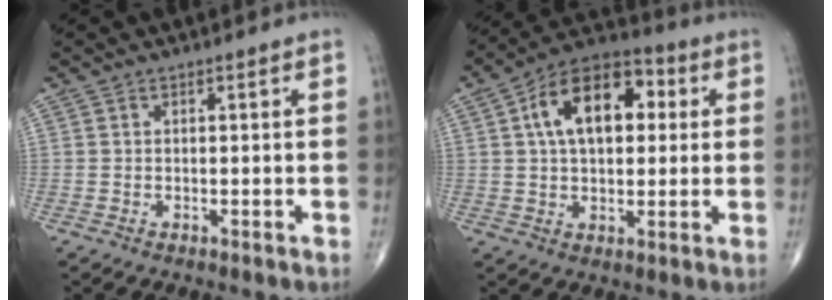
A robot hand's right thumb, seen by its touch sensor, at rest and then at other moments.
{"total": 15.7, "force": [3.6, 9.2, 12.2], "torque": [-0.178, 0.020, 0.050]}